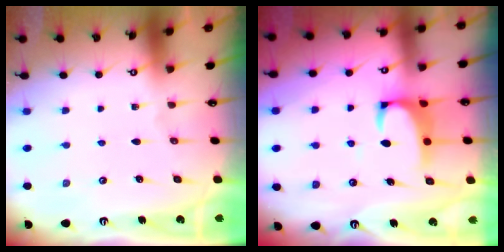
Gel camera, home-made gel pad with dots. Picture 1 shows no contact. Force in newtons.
{"total": 2.2, "press": 2.0, "slide": 0.9}